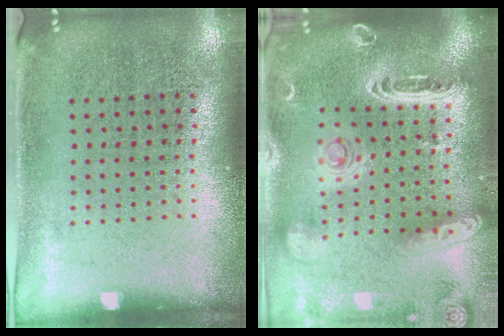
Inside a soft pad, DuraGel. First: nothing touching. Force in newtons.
{"total": 3.4, "press": 2.7, "slide": 2.0}